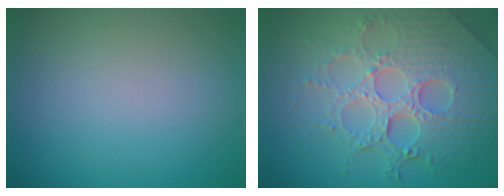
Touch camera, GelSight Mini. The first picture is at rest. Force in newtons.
{"total": 8.2, "press": 6.0, "slide": 5.6}